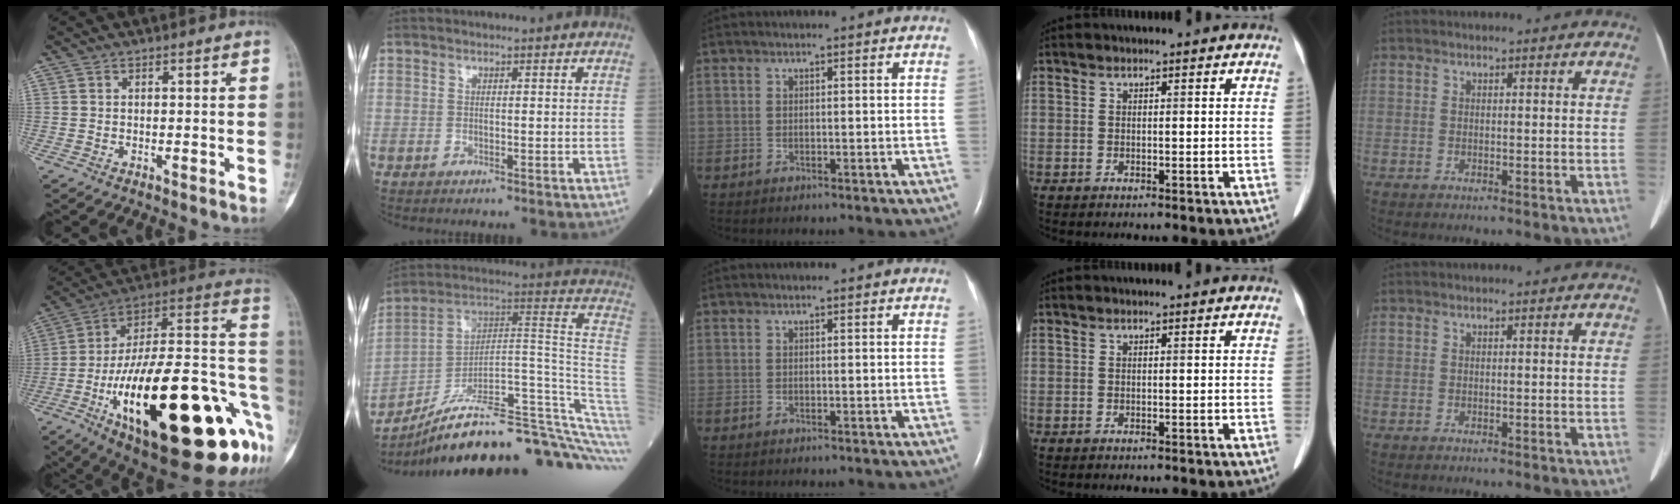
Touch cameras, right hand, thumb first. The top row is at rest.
{"thumb": {"total": 38.2, "force": [-11.9, 13.0, 33.8], "torque": [-0.453, 0.036, -0.182]}, "index": {"total": 30.7, "force": [-23.2, 2.9, 19.9], "torque": [-0.166, 0.032, -0.335]}}